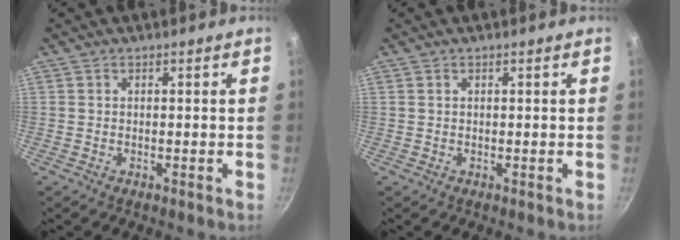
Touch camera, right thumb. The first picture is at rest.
{"total": 0.0}